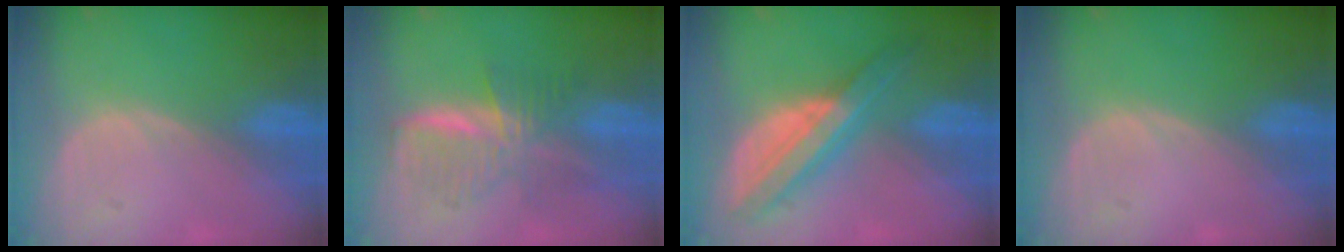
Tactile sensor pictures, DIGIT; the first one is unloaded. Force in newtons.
{"total": 6.7, "press": 6.7, "slide": 0.2}
{"total": 8.4, "press": 8.4, "slide": 0.5}
{"total": 0.0}